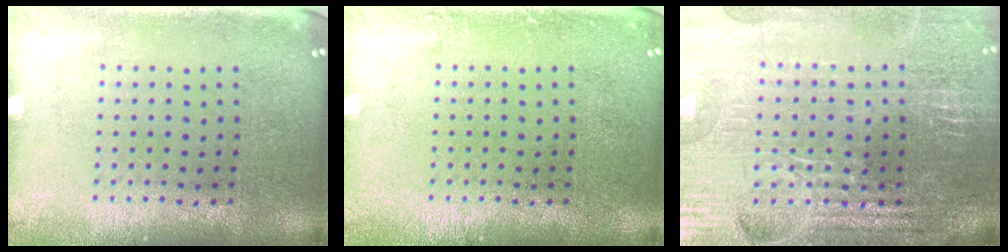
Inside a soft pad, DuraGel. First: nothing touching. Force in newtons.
{"total": 0.7, "press": 0.7, "slide": 0.1}
{"total": 3.4, "press": 3.4, "slide": 0.5}